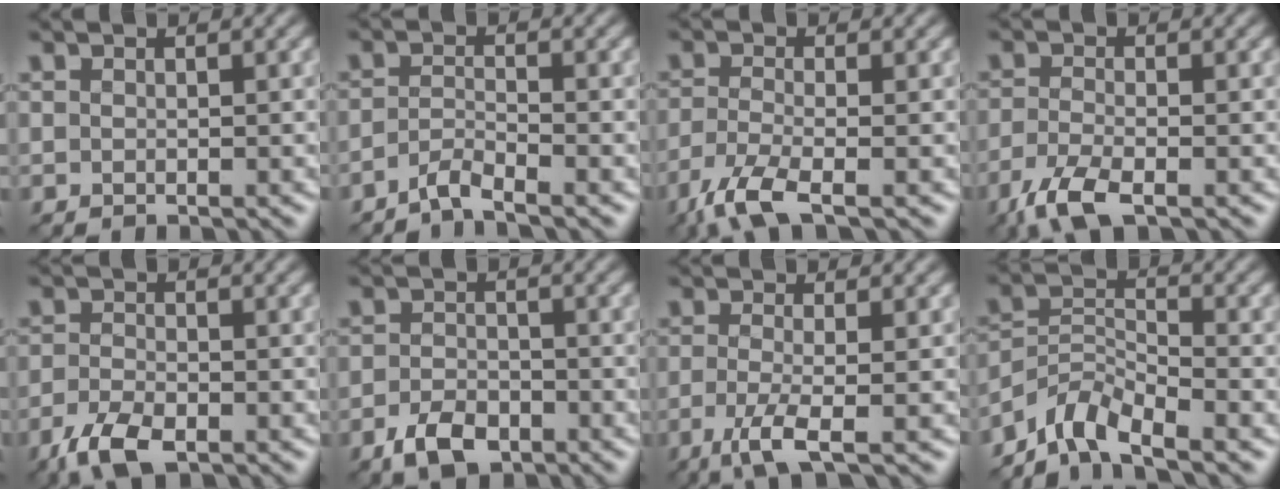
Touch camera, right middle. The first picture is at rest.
{"total": 1.9, "force": [-1.7, 0.2, 0.9], "torque": [-0.017, 0.004, -0.044]}
{"total": 4.6, "force": [-3.0, 1.2, 3.3], "torque": [-0.076, -0.009, -0.071]}
{"total": 4.0, "force": [-2.5, 1.3, 2.8], "torque": [-0.073, -0.010, -0.060]}
{"total": 3.8, "force": [-2.3, 1.7, 2.5], "torque": [-0.058, -0.005, -0.049]}
{"total": 3.4, "force": [-1.9, 2.0, 1.9], "torque": [-0.032, 0.002, -0.040]}
{"total": 3.4, "force": [-1.3, 0.8, 3.1], "torque": [-0.061, -0.006, -0.032]}
{"total": 4.6, "force": [-3.9, 1.4, 2.0], "torque": [-0.032, 0.003, -0.085]}